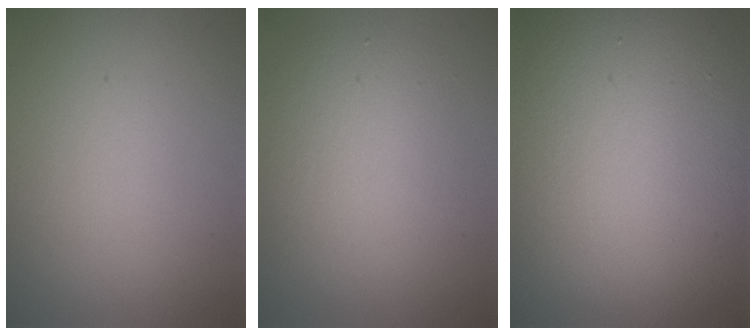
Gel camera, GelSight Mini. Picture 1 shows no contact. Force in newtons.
{"total": 4.2, "press": 4.2, "slide": 0.0}
{"total": 18.5, "press": 18.5, "slide": 0.5}